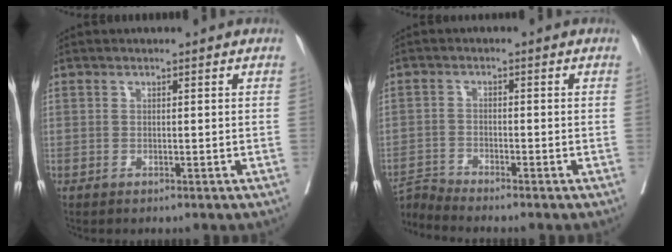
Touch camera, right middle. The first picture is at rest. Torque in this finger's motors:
{"motor_torque": [-0.68, -0.53, -0.11, -0.03]}